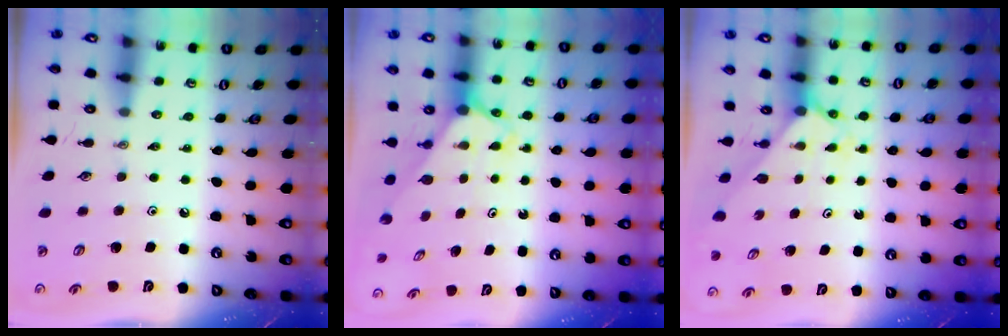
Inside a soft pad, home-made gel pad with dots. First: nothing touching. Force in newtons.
{"total": 2.3, "press": 2.3, "slide": 0.2}
{"total": 2.1, "press": 2.1, "slide": 0.3}